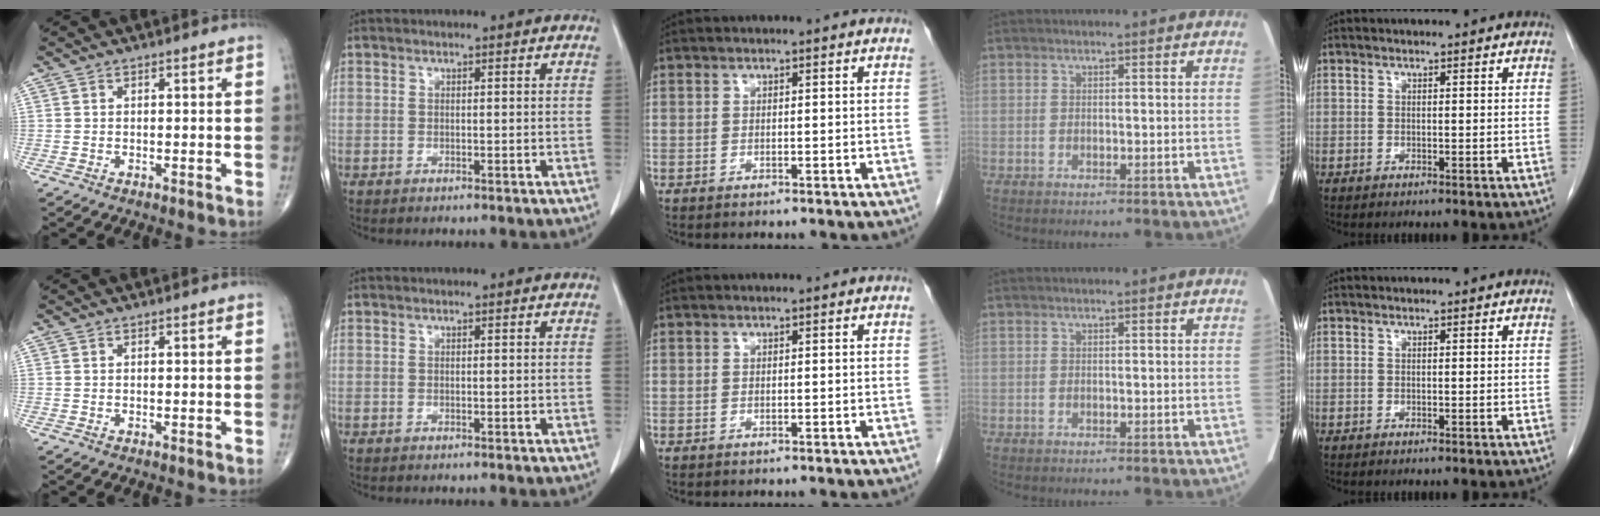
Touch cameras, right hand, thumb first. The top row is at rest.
{}